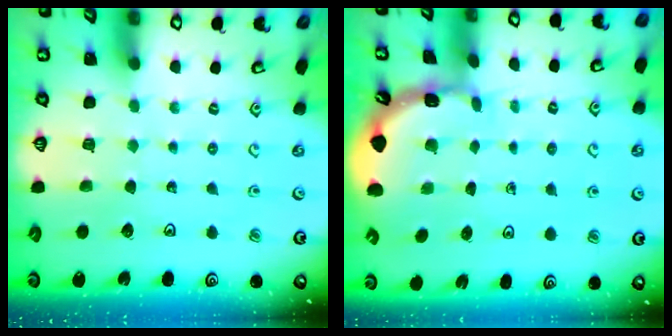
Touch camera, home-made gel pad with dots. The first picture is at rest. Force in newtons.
{"total": 1.9, "press": 1.9, "slide": 0.1}